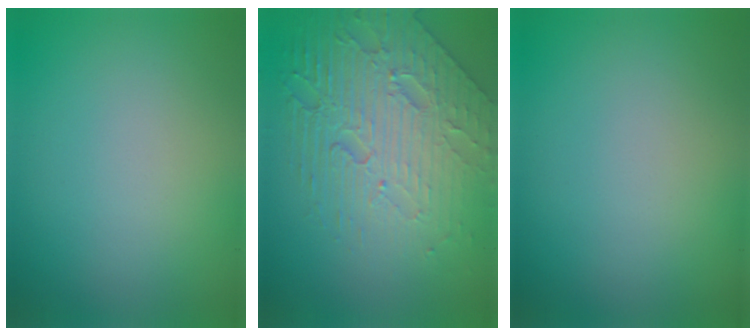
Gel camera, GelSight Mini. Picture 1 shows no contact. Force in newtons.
{"total": 7.9, "press": 5.7, "slide": 5.5}
{"total": 0.0}